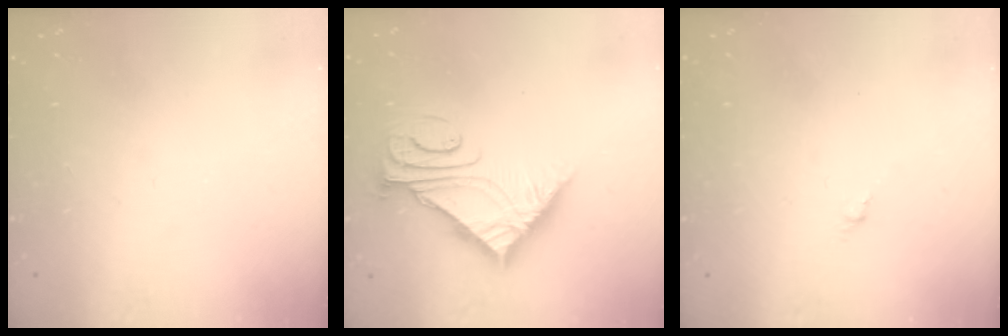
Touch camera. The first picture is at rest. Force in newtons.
{"total": 9.0, "press": 8.9, "slide": 0.9}
{"total": 0.0}